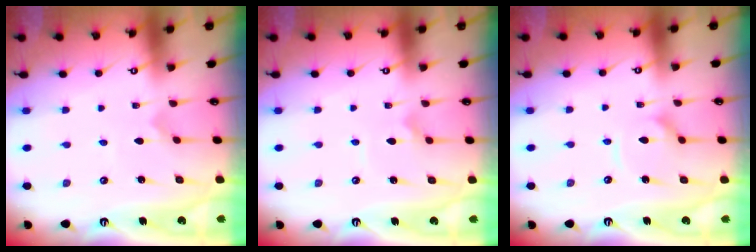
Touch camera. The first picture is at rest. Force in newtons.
{"total": 5.0, "press": 4.9, "slide": 0.7}
{"total": 6.3, "press": 6.3, "slide": 0.5}